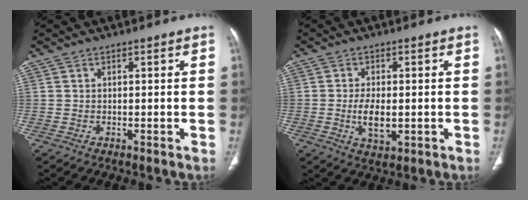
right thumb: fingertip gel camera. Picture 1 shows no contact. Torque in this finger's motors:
{"motor_torque": [3.24, 1.77, 1.08, -0.97, 0.32]}